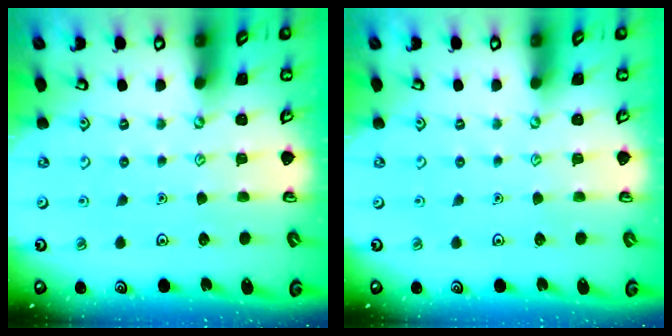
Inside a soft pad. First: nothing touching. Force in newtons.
{"total": 0.0}